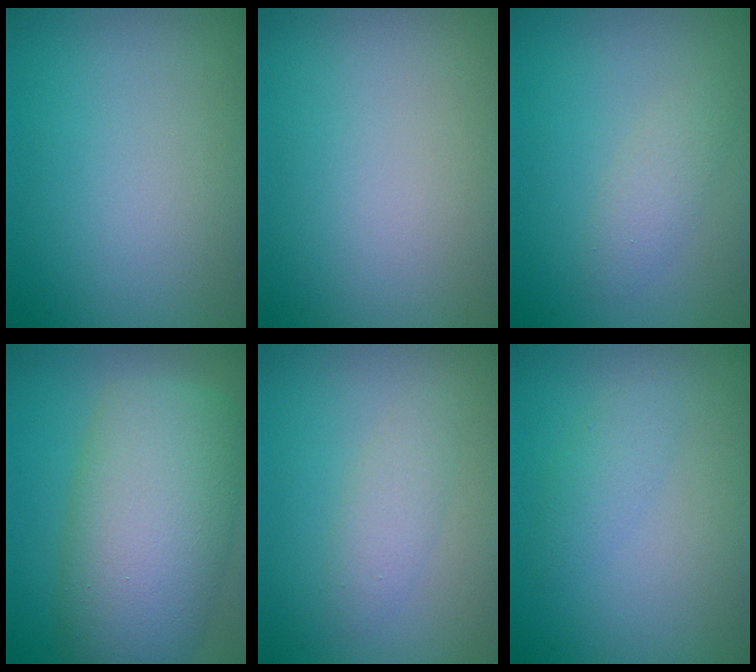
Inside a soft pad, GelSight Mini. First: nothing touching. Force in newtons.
{"total": 0.0}
{"total": 1.6, "press": 1.6, "slide": 0.1}
{"total": 10.2, "press": 10.2, "slide": 0.3}
{"total": 1.9, "press": 1.9, "slide": 0.1}
{"total": 1.4, "press": 1.4, "slide": 0.0}